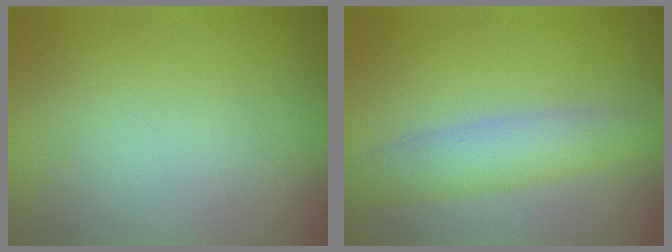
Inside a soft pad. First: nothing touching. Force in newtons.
{"total": 3.5, "press": 3.5, "slide": 0.0}